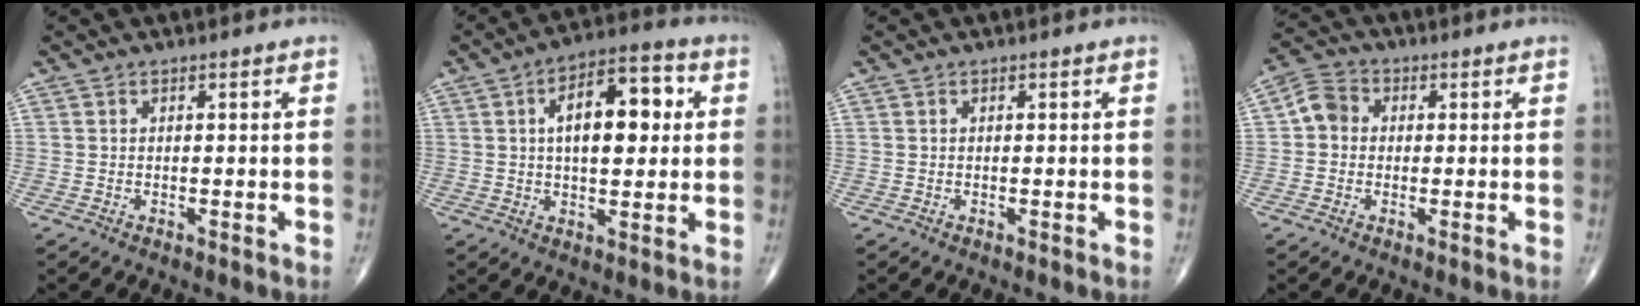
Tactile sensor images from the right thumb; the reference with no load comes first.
{"total": 13.3, "force": [2.6, 6.5, 11.3], "torque": [-0.150, 0.015, 0.036]}
{"total": 0.0}
{"total": 4.7, "force": [0.0, 4.1, 2.3], "torque": [-0.032, 0.013, -0.010]}